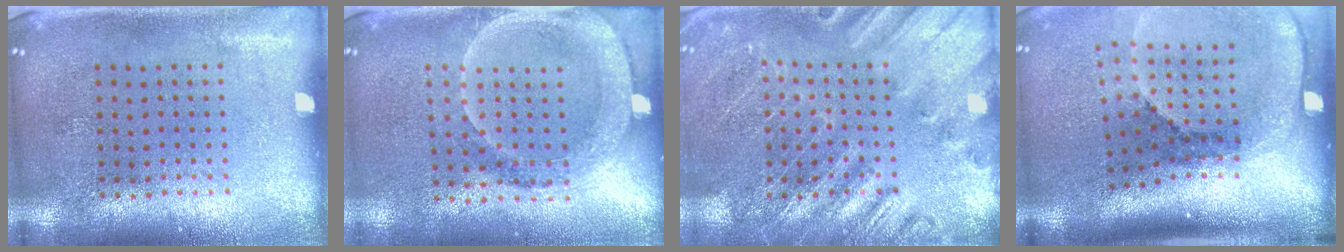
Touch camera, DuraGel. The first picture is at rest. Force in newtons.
{"total": 1.9, "press": 1.7, "slide": 0.9}
{"total": 2.4, "press": 2.4, "slide": 0.3}
{"total": 2.6, "press": 1.8, "slide": 1.9}